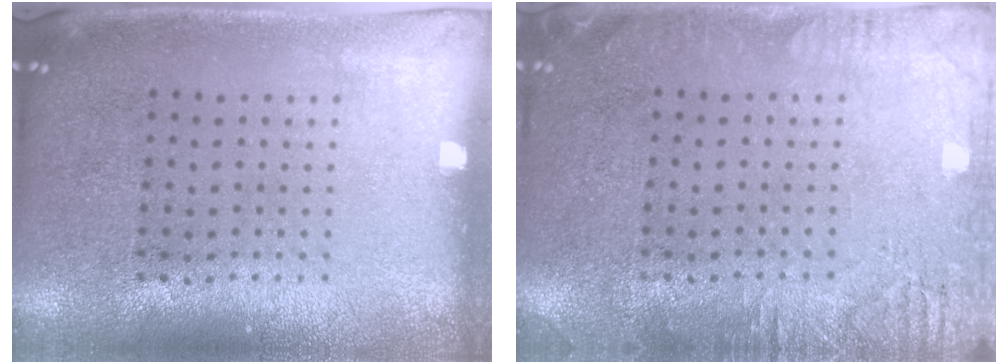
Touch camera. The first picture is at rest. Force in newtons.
{"total": 2.6, "press": 2.5, "slide": 0.4}